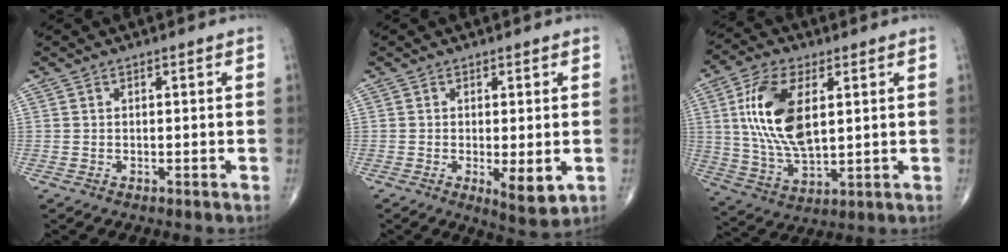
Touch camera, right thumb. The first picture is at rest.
{"total": 5.6, "force": [-1.2, 1.8, 5.2], "torque": [-0.078, -0.018, -0.015]}
{"total": 15.5, "force": [3.6, 7.6, 13.0], "torque": [-0.254, -0.012, 0.073]}